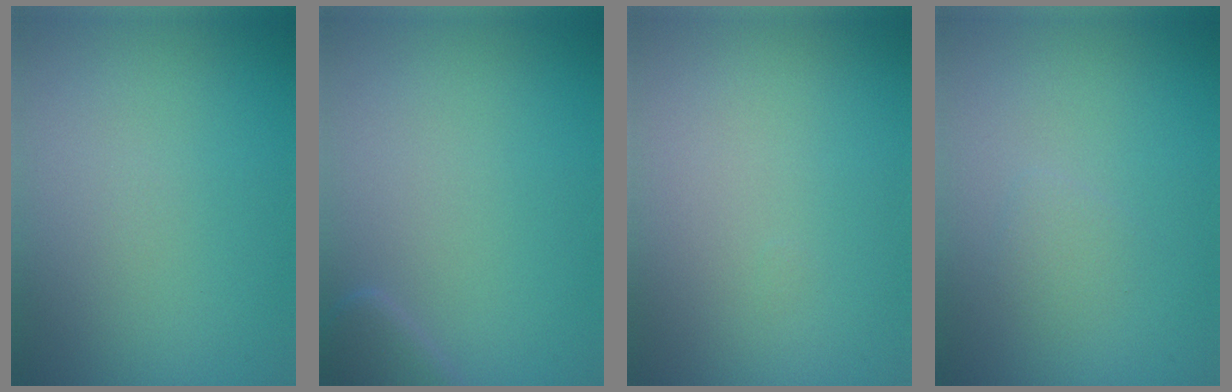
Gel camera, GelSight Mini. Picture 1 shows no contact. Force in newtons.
{"total": 1.7, "press": 1.7, "slide": 0.2}
{"total": 0.0}
{"total": 1.0, "press": 1.0, "slide": 0.1}